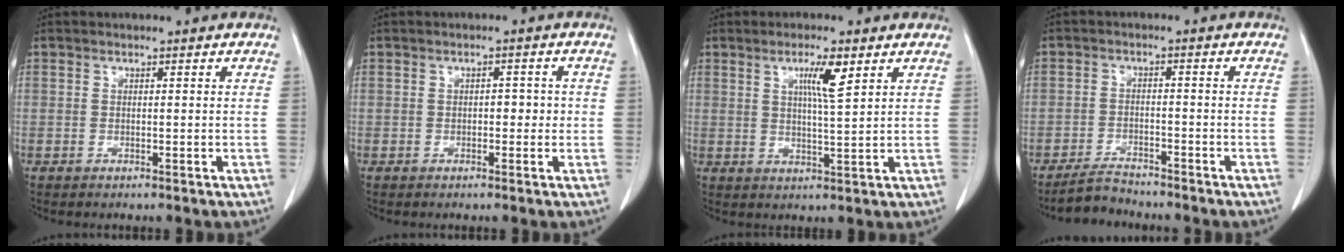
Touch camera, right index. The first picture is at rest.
{"total": 2.2, "force": [-0.2, 1.3, 1.7], "torque": [-0.018, 0.008, -0.004]}
{"total": 5.3, "force": [2.5, 0.1, 4.6], "torque": [-0.079, -0.003, 0.041]}
{"total": 3.8, "force": [-3.7, 0.8, 0.5], "torque": [-0.014, -0.010, -0.066]}